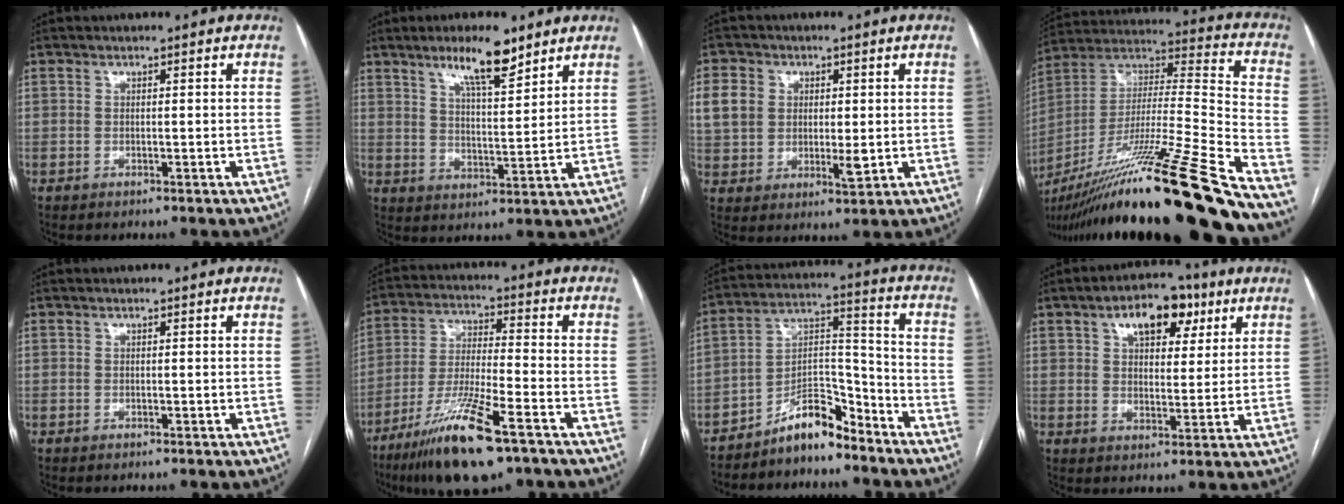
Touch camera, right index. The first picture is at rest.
{"total": 9.0, "force": [6.4, 1.5, 6.2], "torque": [-0.111, -0.003, 0.110]}
{"total": 8.8, "force": [1.7, 6.7, 5.5], "torque": [-0.103, 0.003, 0.037]}
{"total": 32.2, "force": [-23.6, -1.6, 21.9], "torque": [-0.321, -0.045, -0.408]}
{"total": 0.0}
{"total": 14.6, "force": [-9.0, 1.7, 11.4], "torque": [-0.228, -0.034, -0.162]}
{"total": 8.5, "force": [-7.1, 2.8, 3.8], "torque": [-0.062, 0.035, -0.129]}
{"total": 9.4, "force": [4.9, 4.8, 6.4], "torque": [-0.098, 0.018, 0.075]}